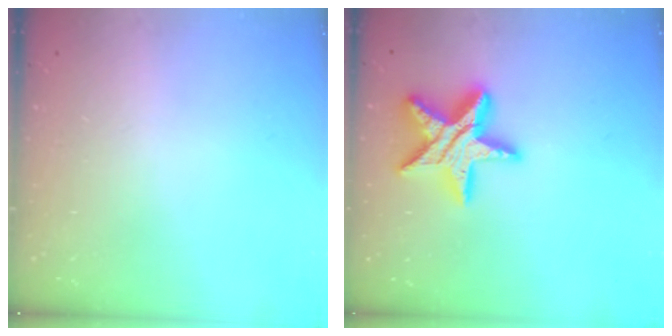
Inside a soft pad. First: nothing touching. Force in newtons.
{"total": 17.0, "press": 17.0, "slide": 1.3}